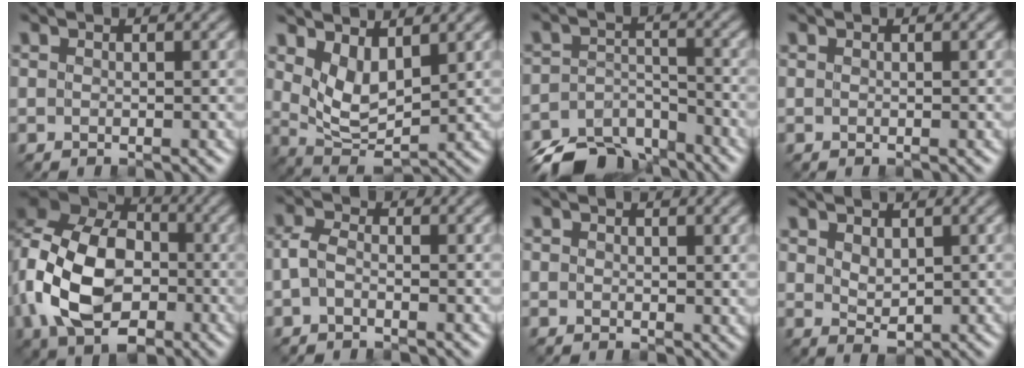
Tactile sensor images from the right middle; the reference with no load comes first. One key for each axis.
{"total": 4.3, "fx": 1.7, "fy": 2.1, "fz": 3.3, "tx": -0.072, "ty": -0.014, "tz": 0.040}
{"total": 8.5, "fx": -7.3, "fy": 3.4, "fz": 2.8, "tx": -0.049, "ty": -0.018, "tz": -0.119}
{"total": 0.0}
{"total": 12.8, "fx": -2.8, "fy": 9.0, "fz": 8.7, "tx": -0.196, "ty": -0.015, "tz": -0.058}
{"total": 1.7, "fx": -0.7, "fy": 0.9, "fz": 1.2, "tx": -0.032, "ty": 0.001, "tz": -0.018}
{"total": 0.9, "fx": 0.3, "fy": 0.6, "fz": 0.6, "tx": -0.006, "ty": -0.005, "tz": 0.006}
{"total": 1.9, "fx": 0.8, "fy": 1.1, "fz": 1.3, "tx": -0.028, "ty": -0.006, "tz": 0.023}